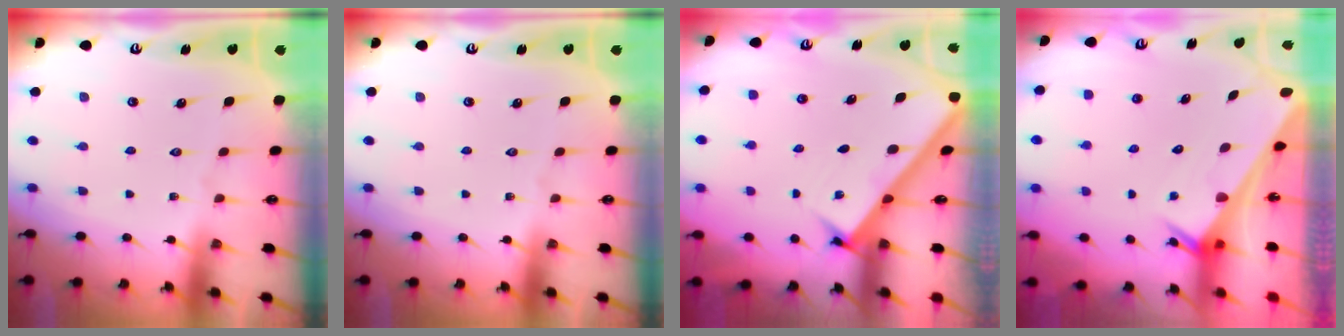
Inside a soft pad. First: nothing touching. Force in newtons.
{"total": 0.0}
{"total": 2.5, "press": 2.5, "slide": 0.3}
{"total": 2.5, "press": 2.5, "slide": 0.1}